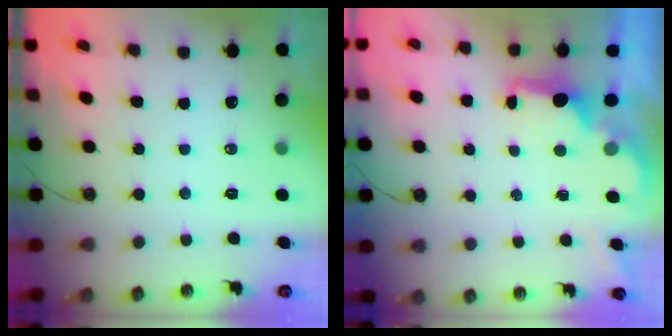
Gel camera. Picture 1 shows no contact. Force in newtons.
{"total": 1.7, "press": 1.6, "slide": 0.6}